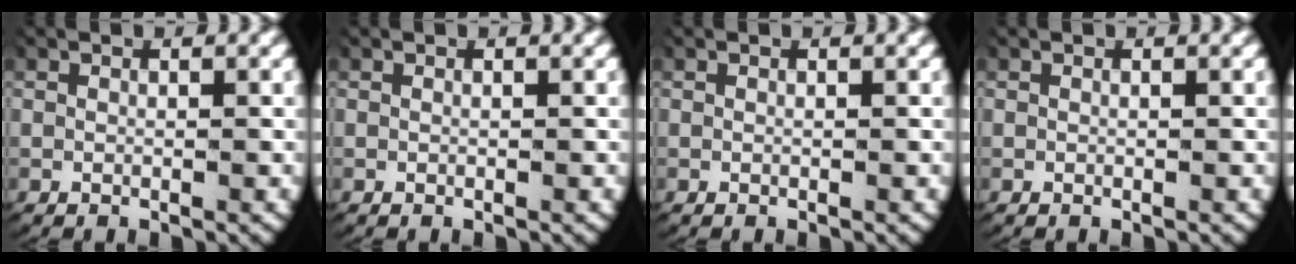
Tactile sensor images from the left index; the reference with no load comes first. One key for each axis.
{"total": 0.0}
{"total": 0.0}
{"total": 0.0}